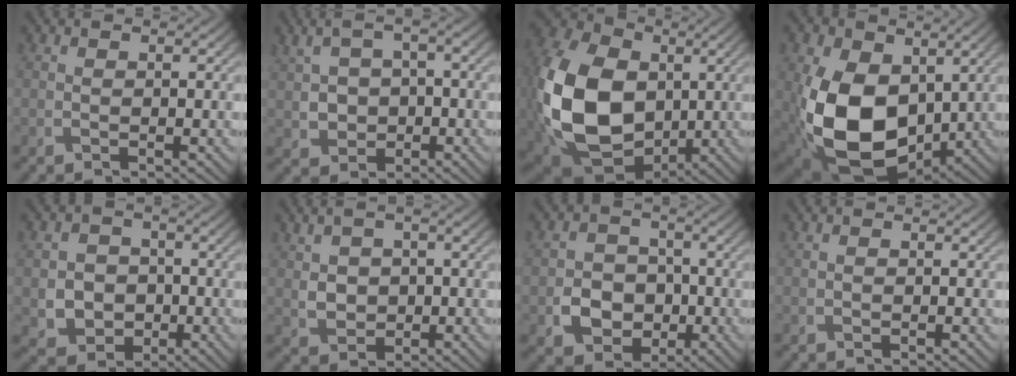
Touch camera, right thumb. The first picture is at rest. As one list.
[{"total": 5.4, "force": [0.1, 4.0, 3.7], "torque": [-0.089, -0.009, 0.013]}, {"total": 19.8, "force": [-0.7, 14.4, 13.6], "torque": [-0.340, -0.016, -0.018]}, {"total": 15.3, "force": [-0.2, 10.6, 10.9], "torque": [-0.254, -0.022, -0.001]}, {"total": 5.9, "force": [-1.0, 5.3, 2.3], "torque": [-0.057, -0.010, -0.029]}, {"total": 4.1, "force": [0.5, 3.0, 2.7], "torque": [-0.061, -0.003, 0.013]}, {"total": 6.1, "force": [-1.7, 5.2, 2.7], "torque": [-0.055, -0.010, -0.042]}, {"total": 0.0}]